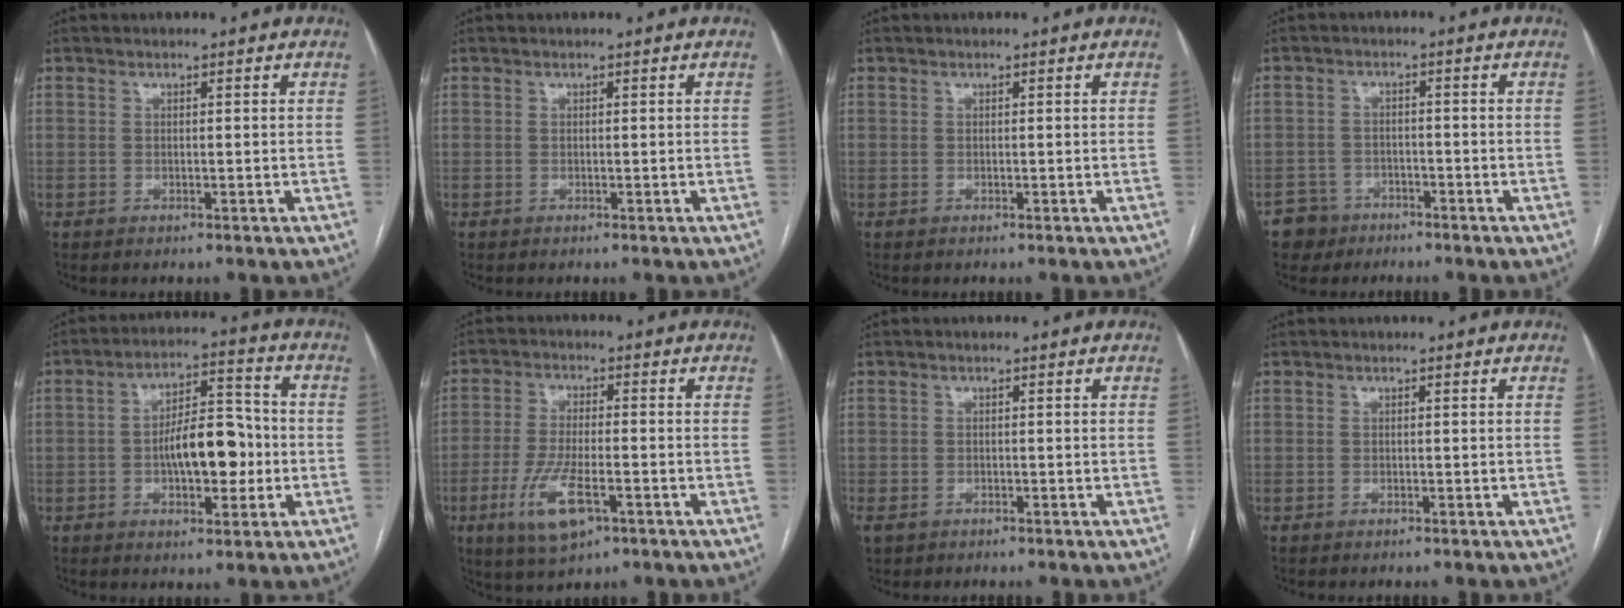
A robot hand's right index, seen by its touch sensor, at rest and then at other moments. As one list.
[{"total": 0.0}, {"total": 0.0}, {"total": 4.2, "force": [-2.8, 3.1, -0.5], "torque": [0.015, 0.010, -0.048]}, {"total": 10.5, "force": [-1.6, 4.3, 9.5], "torque": [-0.157, 0.024, -0.021]}, {"total": 9.1, "force": [-4.0, 2.6, 7.7], "torque": [-0.160, -0.015, -0.066]}, {"total": 2.1, "force": [-1.4, 1.4, 0.9], "torque": [-0.024, -0.002, -0.019]}, {"total": 0.0}]